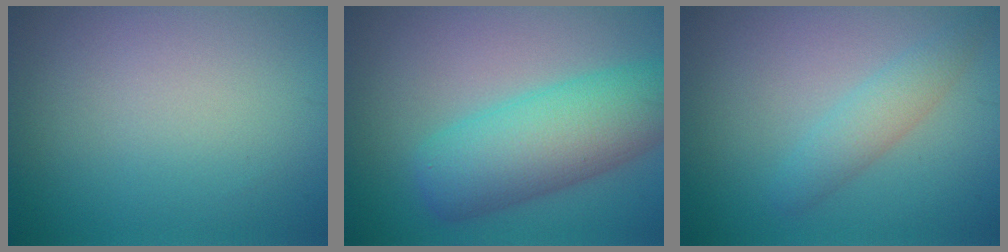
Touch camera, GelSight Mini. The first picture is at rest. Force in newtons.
{"total": 7.8, "press": 7.8, "slide": 0.2}
{"total": 2.3, "press": 2.3, "slide": 0.1}